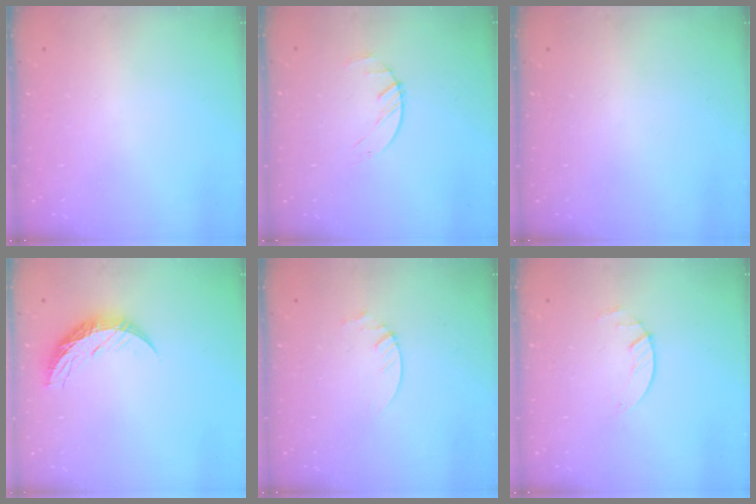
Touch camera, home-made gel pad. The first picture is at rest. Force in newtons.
{"total": 1.9, "press": 1.9, "slide": 0.3}
{"total": 0.0}
{"total": 9.3, "press": 9.3, "slide": 0.7}
{"total": 2.1, "press": 2.1, "slide": 0.2}
{"total": 1.8, "press": 1.8, "slide": 0.2}